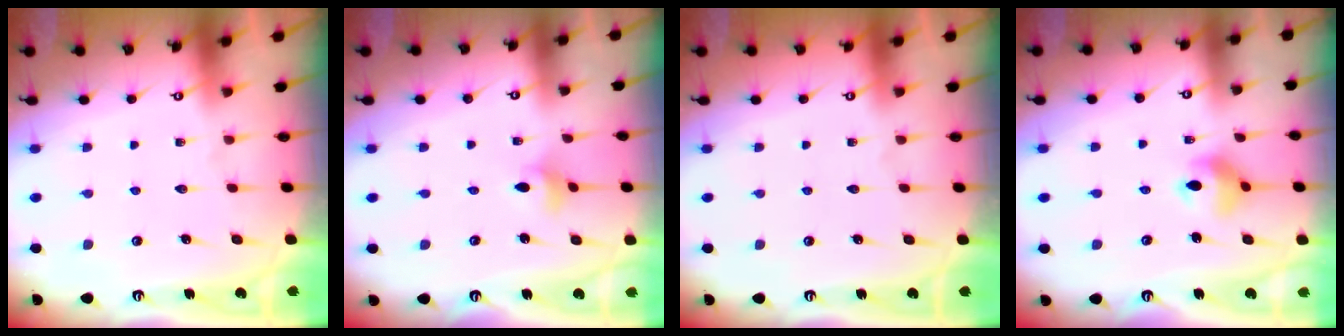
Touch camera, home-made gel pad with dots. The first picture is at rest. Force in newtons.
{"total": 2.4, "press": 2.4, "slide": 0.4}
{"total": 0.0}
{"total": 8.6, "press": 8.1, "slide": 3.0}